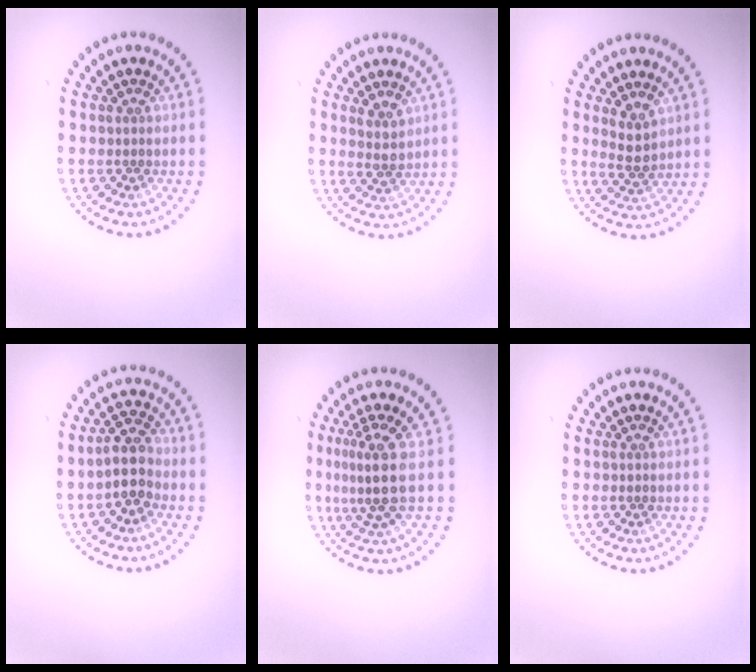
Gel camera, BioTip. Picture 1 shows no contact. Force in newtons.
{"total": 1.7, "press": 1.6, "slide": 0.5}
{"total": 2.2, "press": 2.0, "slide": 0.9}
{"total": 2.8, "press": 2.4, "slide": 1.5}
{"total": 3.5, "press": 2.6, "slide": 2.3}
{"total": 0.0}